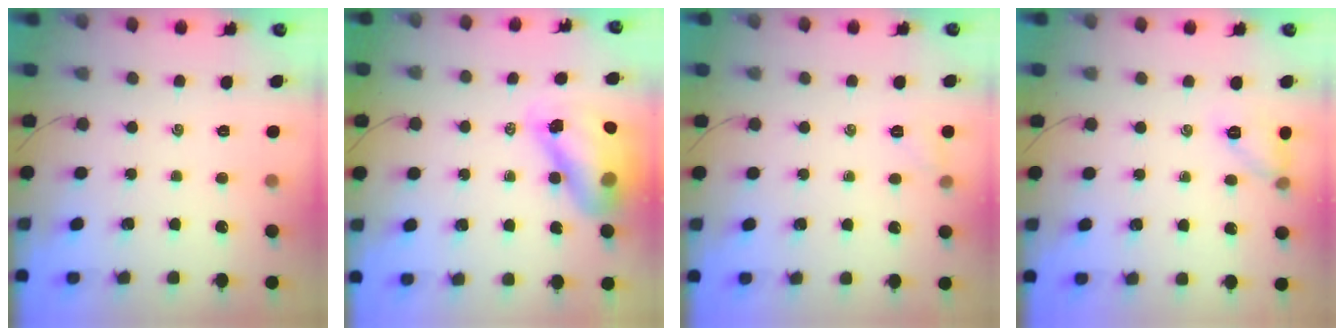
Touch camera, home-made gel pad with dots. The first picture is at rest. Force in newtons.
{"total": 14.1, "press": 13.5, "slide": 3.9}
{"total": 5.0, "press": 4.7, "slide": 1.5}
{"total": 7.2, "press": 7.0, "slide": 1.6}